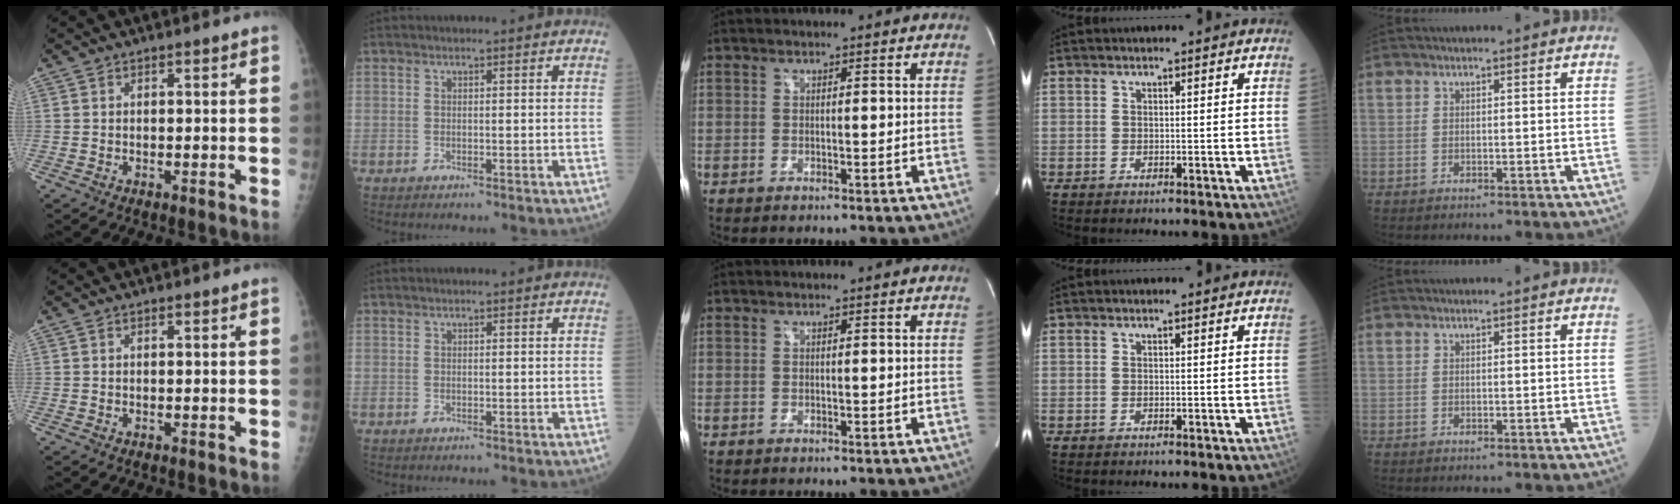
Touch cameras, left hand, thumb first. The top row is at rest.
{}